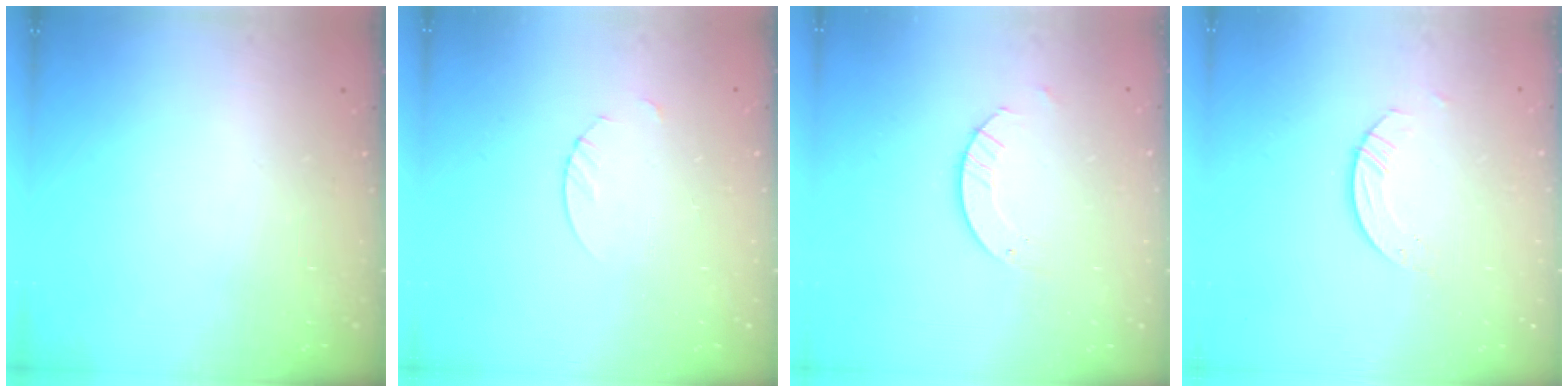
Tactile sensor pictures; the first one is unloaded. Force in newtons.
{"total": 1.9, "press": 1.9, "slide": 0.2}
{"total": 3.7, "press": 3.7, "slide": 0.2}
{"total": 3.5, "press": 3.5, "slide": 0.4}